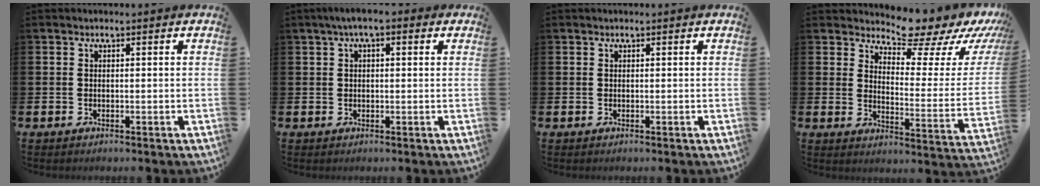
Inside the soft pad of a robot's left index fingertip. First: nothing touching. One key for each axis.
{"total": 3.2, "fx": 1.8, "fy": 1.4, "fz": 2.3, "tx": -0.045, "ty": 0.008, "tz": 0.029}
{"total": 0.0}
{"total": 9.3, "fx": 8.6, "fy": 2.5, "fz": 2.6, "tx": -0.046, "ty": -0.078, "tz": 0.144}